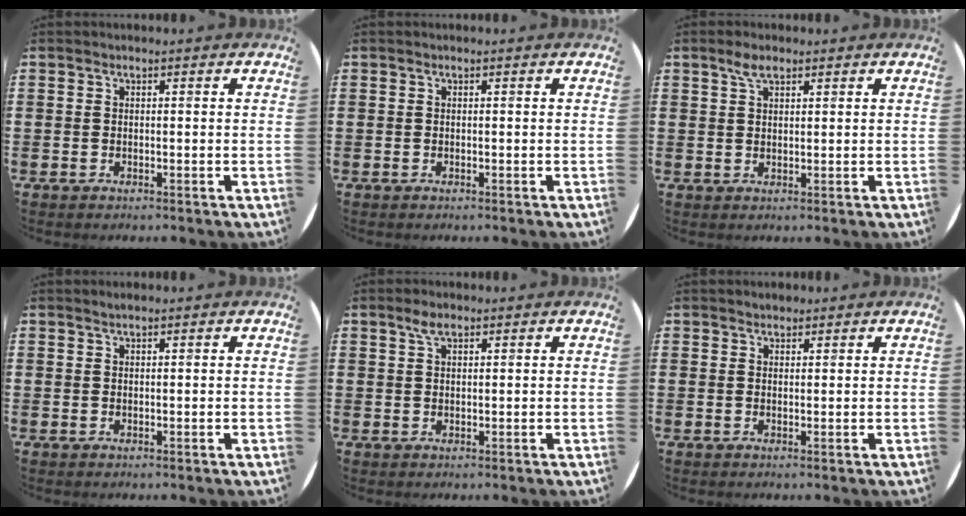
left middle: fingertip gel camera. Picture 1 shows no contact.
{"total": 0.0}
{"total": 2.8, "force": [2.0, 1.2, 1.6], "torque": [-0.027, 0.004, 0.033]}
{"total": 0.7, "force": [0.6, 0.0, 0.3], "torque": [-0.006, 0.001, 0.011]}
{"total": 2.2, "force": [1.5, 0.9, 1.3], "torque": [-0.021, 0.003, 0.024]}
{"total": 1.2, "force": [1.1, 0.3, 0.0], "torque": [0.007, -0.001, 0.020]}